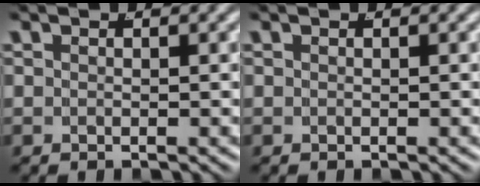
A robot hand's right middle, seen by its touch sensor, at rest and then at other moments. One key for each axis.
{"total": 0.0}